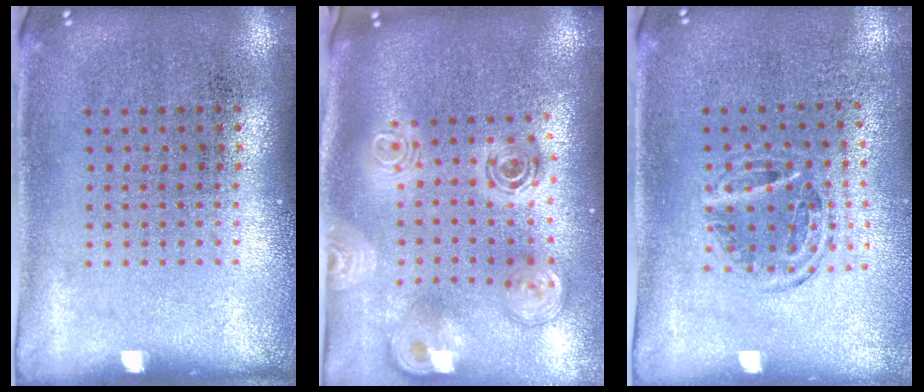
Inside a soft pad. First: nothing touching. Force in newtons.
{"total": 2.8, "press": 1.9, "slide": 2.0}
{"total": 1.0, "press": 1.0, "slide": 0.2}